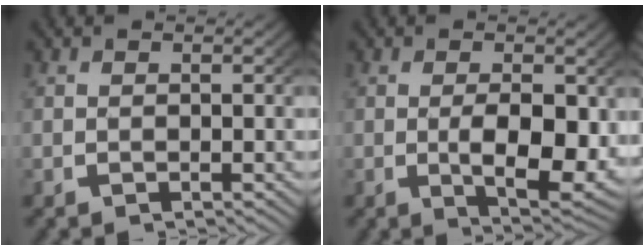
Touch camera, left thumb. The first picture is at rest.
{"total": 7.3, "force": [-0.8, 3.7, 6.3], "torque": [-0.112, -0.029, 0.002]}